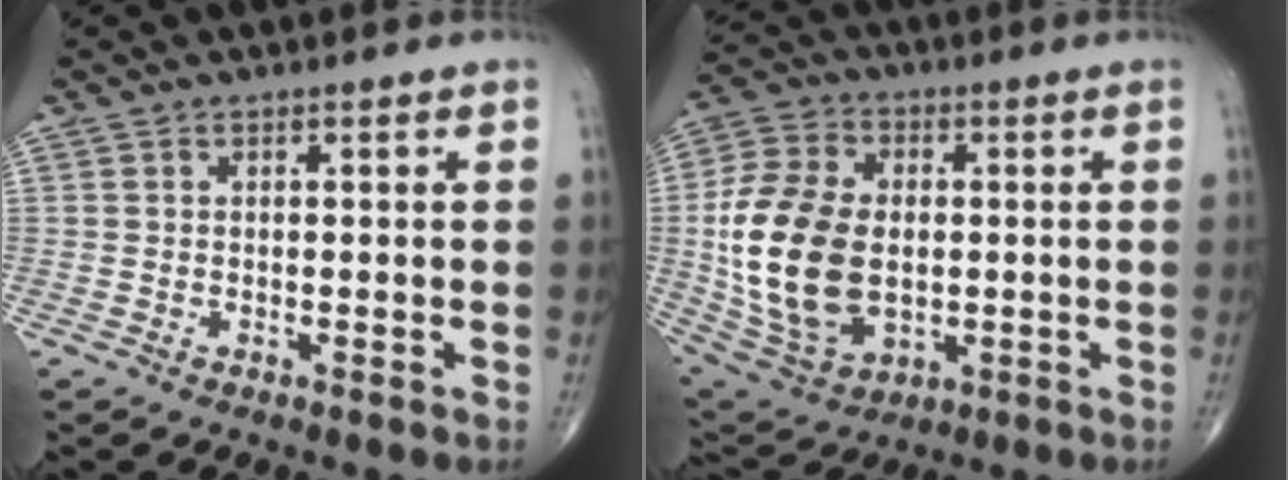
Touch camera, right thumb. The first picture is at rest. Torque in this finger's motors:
{"motor_torque": [0.36, 0.75, 1.71, 0.06, 0.56]}